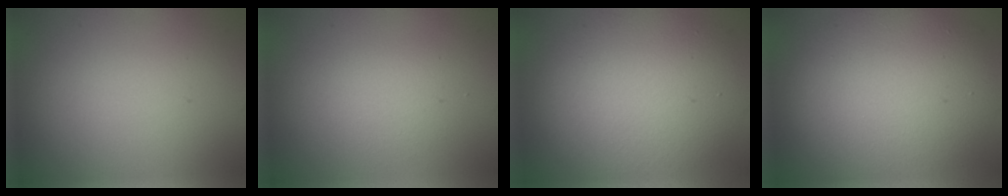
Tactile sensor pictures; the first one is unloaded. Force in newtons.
{"total": 2.0, "press": 2.0, "slide": 0.1}
{"total": 8.6, "press": 8.6, "slide": 0.3}
{"total": 9.8, "press": 9.8, "slide": 1.1}